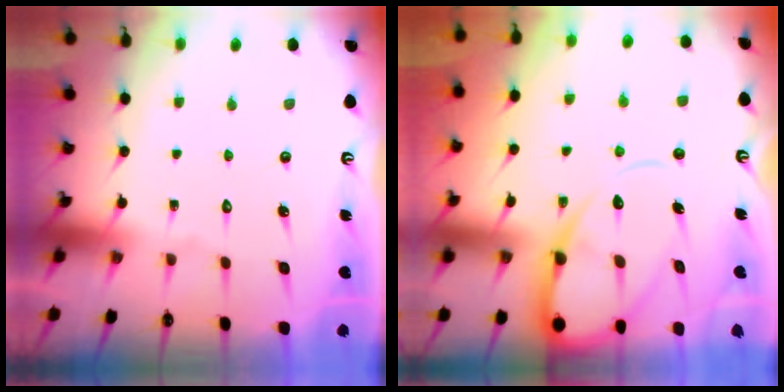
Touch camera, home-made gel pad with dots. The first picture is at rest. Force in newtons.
{"total": 14.0, "press": 14.0, "slide": 1.3}